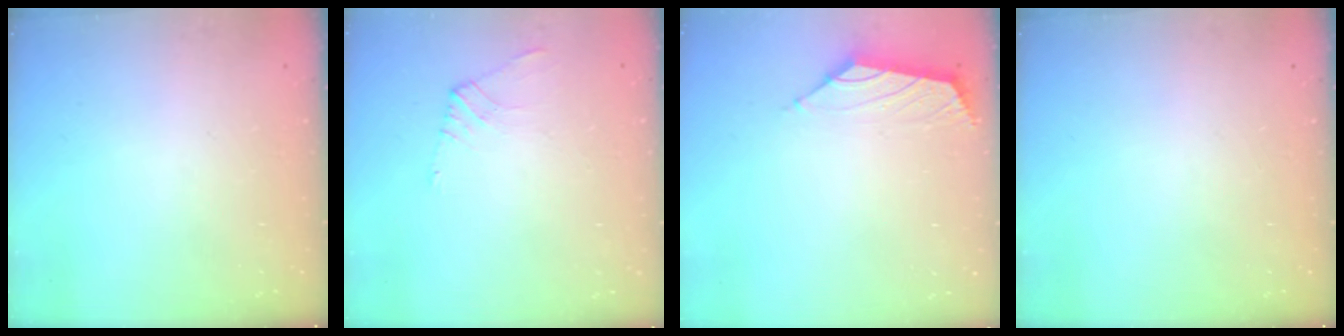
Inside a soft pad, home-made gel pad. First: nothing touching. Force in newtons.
{"total": 2.9, "press": 2.9, "slide": 0.5}
{"total": 1.5, "press": 1.4, "slide": 0.7}
{"total": 0.0}